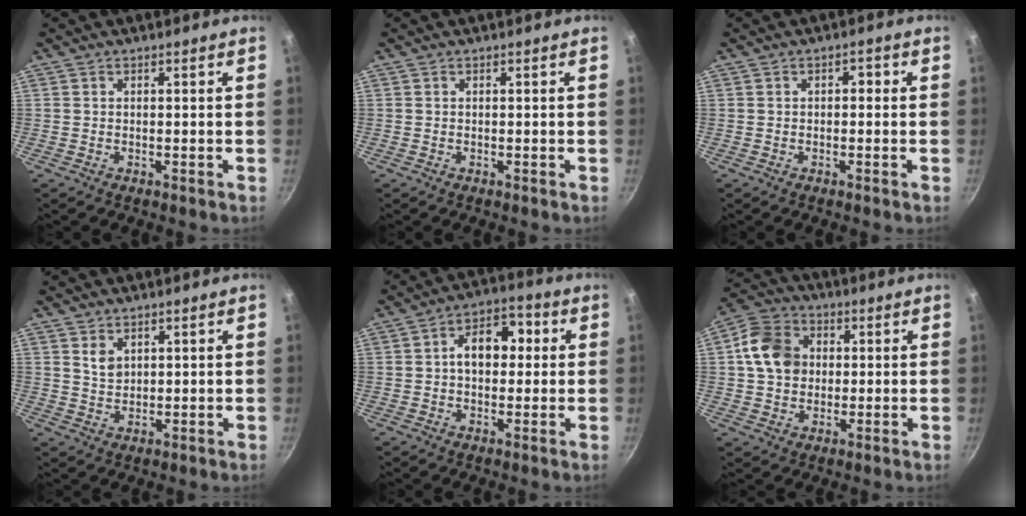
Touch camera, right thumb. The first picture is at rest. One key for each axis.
{"total": 0.0}
{"total": 1.8, "fx": 0.1, "fy": 1.2, "fz": 1.4, "tx": -0.014, "ty": 0.007, "tz": -0.002}
{"total": 3.2, "fx": 1.5, "fy": 2.1, "fz": 1.8, "tx": -0.026, "ty": -0.008, "tz": 0.033}
{"total": 9.5, "fx": 1.1, "fy": 6.6, "fz": 6.8, "tx": -0.058, "ty": 0.023, "tz": 0.005}
{"total": 10.8, "fx": 1.4, "fy": 8.7, "fz": 6.2, "tx": -0.091, "ty": 0.013, "tz": 0.012}